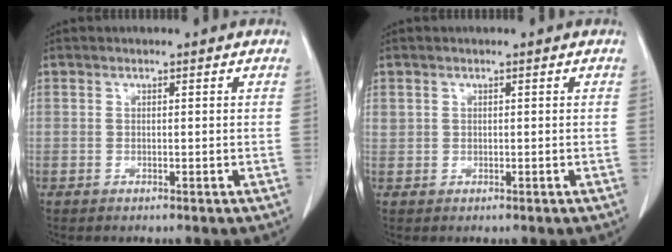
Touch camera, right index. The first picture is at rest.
{"total": 1.0, "force": [0.5, 0.9, 0.2], "torque": [0.007, 0.013, 0.009]}